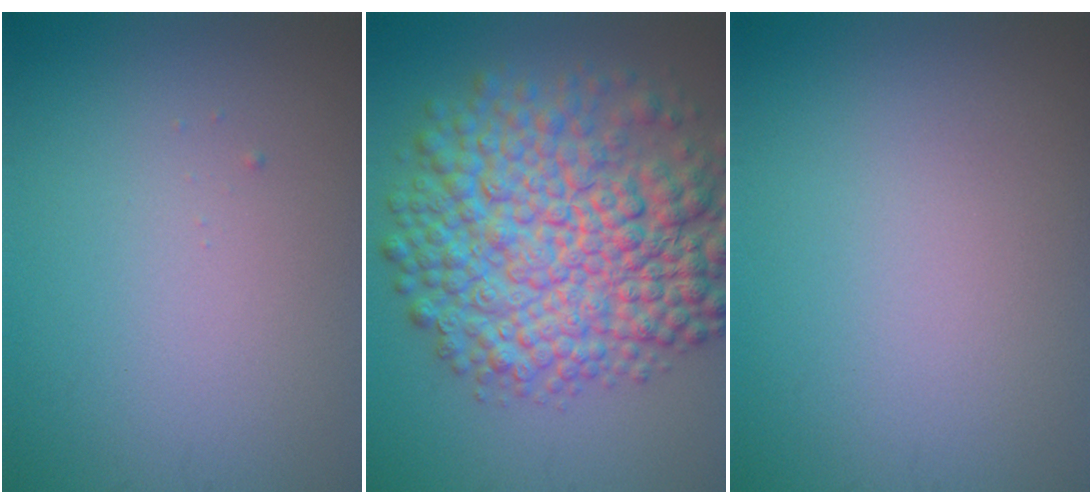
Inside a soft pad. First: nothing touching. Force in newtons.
{"total": 12.0, "press": 12.0, "slide": 0.2}
{"total": 0.0}